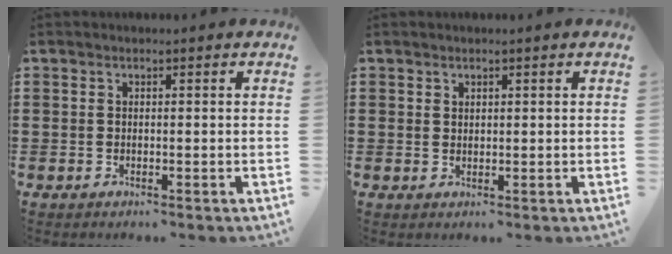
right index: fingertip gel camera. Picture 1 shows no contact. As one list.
[{"total": 1.2, "force": [1.0, 0.7, 0.2], "torque": [-0.005, 0.002, 0.019]}]